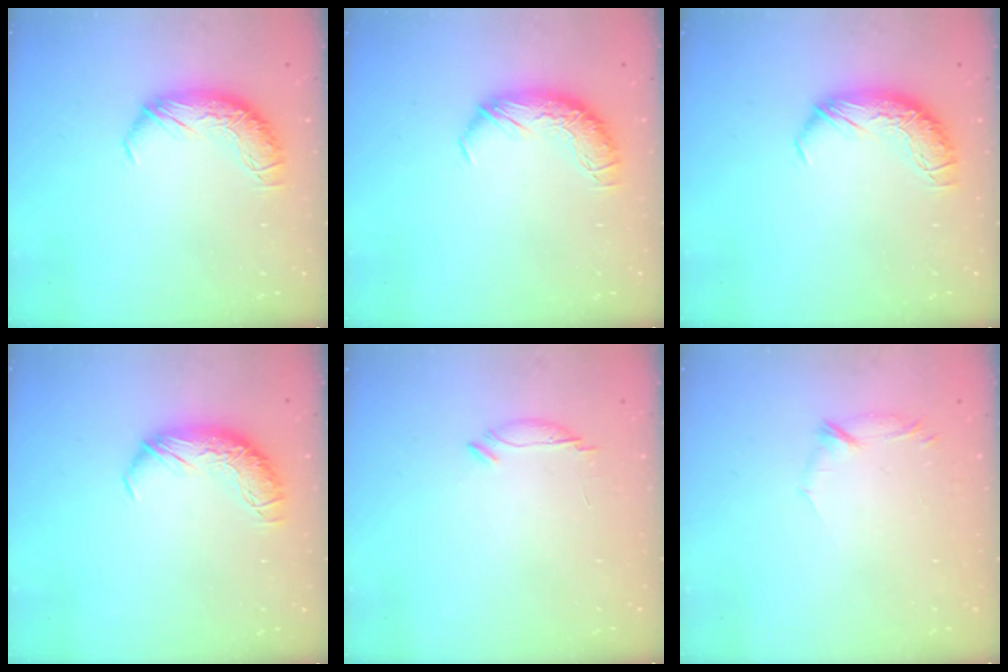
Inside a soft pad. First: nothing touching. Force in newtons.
{"total": 0.0}
{"total": 0.0}
{"total": 0.0}
{"total": 5.6, "press": 5.5, "slide": 1.1}
{"total": 7.0, "press": 6.9, "slide": 1.1}